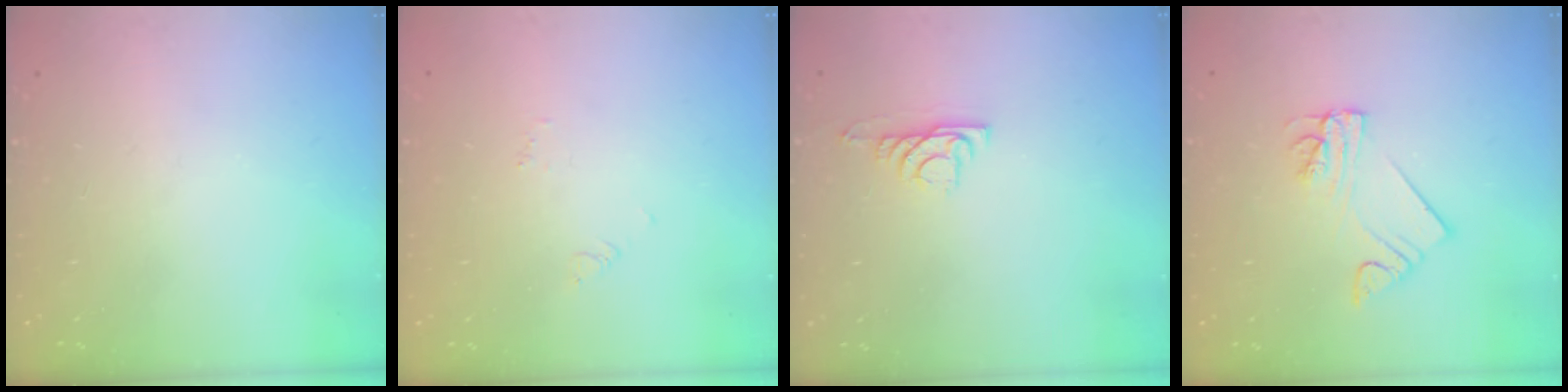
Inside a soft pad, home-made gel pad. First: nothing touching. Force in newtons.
{"total": 2.7, "press": 2.7, "slide": 0.2}
{"total": 5.0, "press": 4.9, "slide": 0.7}
{"total": 4.5, "press": 4.5, "slide": 0.3}